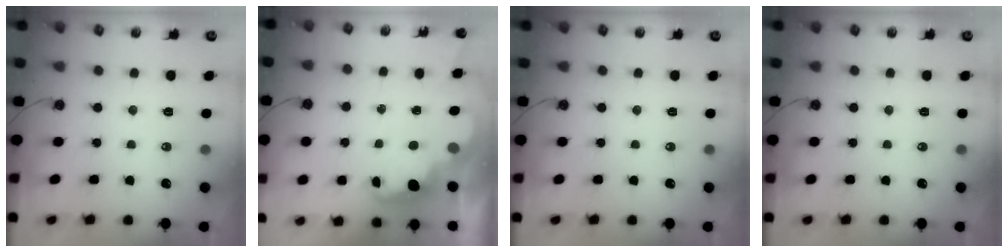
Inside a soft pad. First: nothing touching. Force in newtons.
{"total": 2.4, "press": 2.4, "slide": 0.5}
{"total": 0.0}
{"total": 0.0}